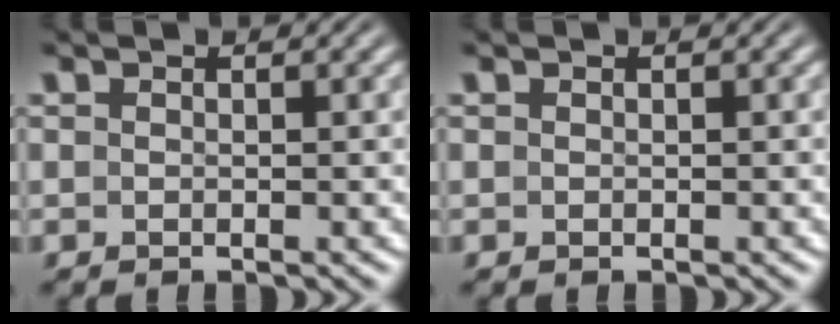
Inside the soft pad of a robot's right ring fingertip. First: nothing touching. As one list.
[{"total": 0.0}]